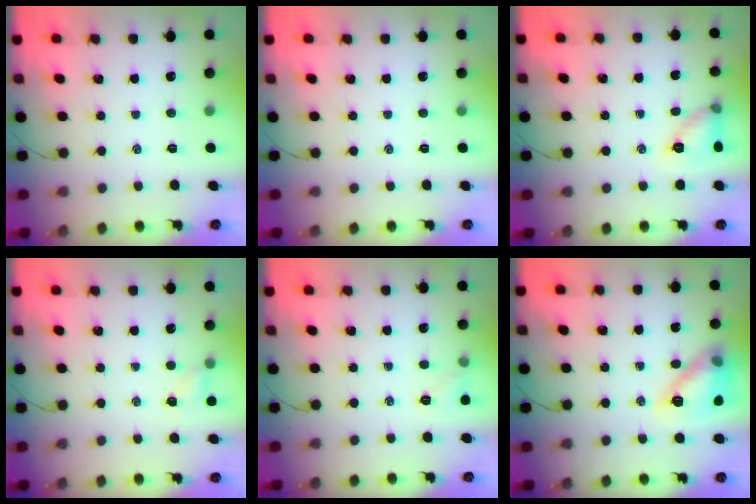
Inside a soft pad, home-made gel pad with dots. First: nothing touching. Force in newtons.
{"total": 0.0}
{"total": 8.8, "press": 8.7, "slide": 1.3}
{"total": 2.5, "press": 2.3, "slide": 0.9}
{"total": 5.0, "press": 4.7, "slide": 1.5}
{"total": 14.2, "press": 14.1, "slide": 1.3}